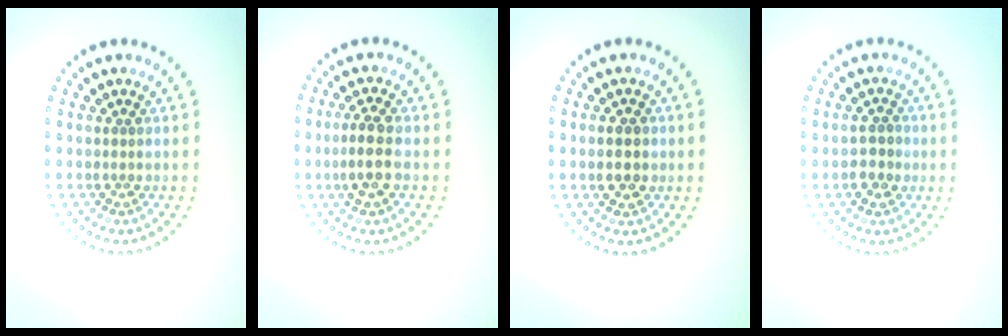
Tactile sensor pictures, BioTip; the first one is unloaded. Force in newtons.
{"total": 2.7, "press": 2.6, "slide": 0.8}
{"total": 2.7, "press": 2.7, "slide": 0.2}
{"total": 2.1, "press": 2.0, "slide": 0.3}